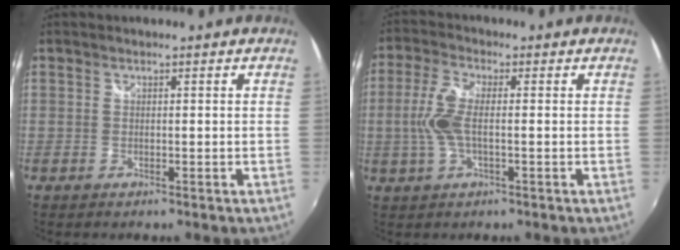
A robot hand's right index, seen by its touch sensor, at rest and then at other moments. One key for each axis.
{"total": 7.5, "fx": -0.5, "fy": 2.6, "fz": 7.0, "tx": -0.151, "ty": 0.003, "tz": -0.010}